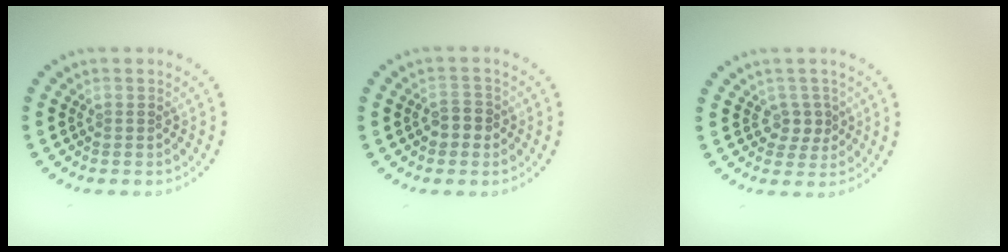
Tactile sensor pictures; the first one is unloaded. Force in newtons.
{"total": 1.8, "press": 1.7, "slide": 0.3}
{"total": 1.9, "press": 1.6, "slide": 1.0}